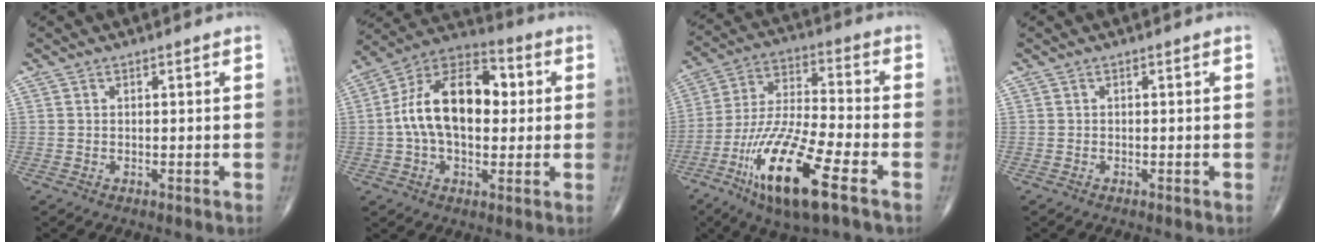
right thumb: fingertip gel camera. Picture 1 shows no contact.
{"total": 18.6, "force": [1.5, 11.1, 14.9], "torque": [-0.235, 0.030, 0.017]}
{"total": 19.6, "force": [-9.4, 4.5, 16.6], "torque": [-0.349, 0.020, -0.168]}
{"total": 0.0}